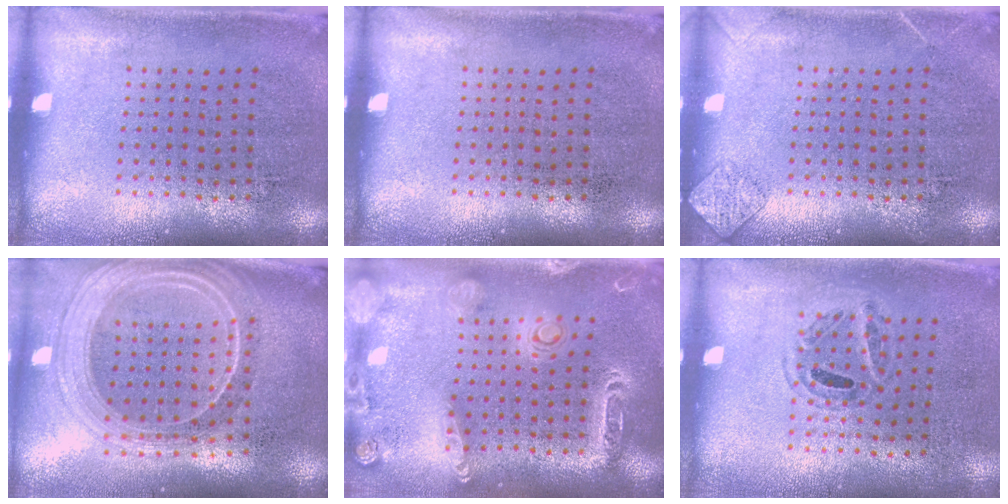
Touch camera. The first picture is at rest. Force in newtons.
{"total": 0.0}
{"total": 1.3, "press": 1.3, "slide": 0.1}
{"total": 2.3, "press": 2.0, "slide": 1.2}
{"total": 2.0, "press": 1.9, "slide": 0.5}
{"total": 1.0, "press": 0.7, "slide": 0.6}